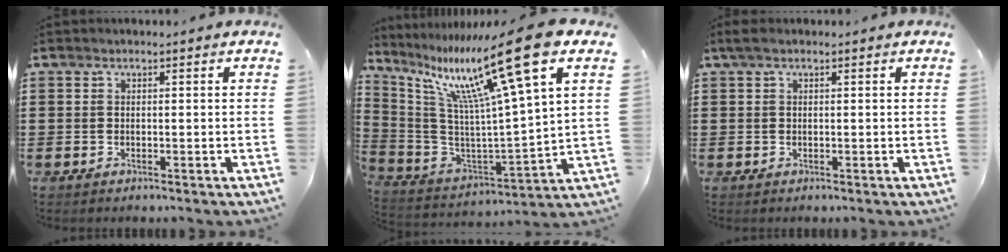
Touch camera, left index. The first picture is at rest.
{"total": 18.9, "force": [11.2, 0.8, 15.2], "torque": [-0.314, -0.056, 0.171]}
{"total": 0.9, "force": [0.2, 0.3, 0.8], "torque": [-0.017, 0.001, 0.003]}